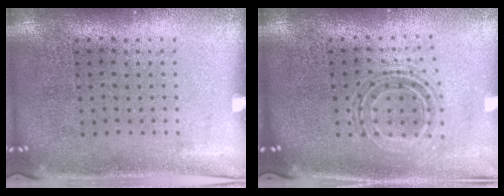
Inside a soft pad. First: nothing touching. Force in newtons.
{"total": 0.8, "press": 0.8, "slide": 0.3}